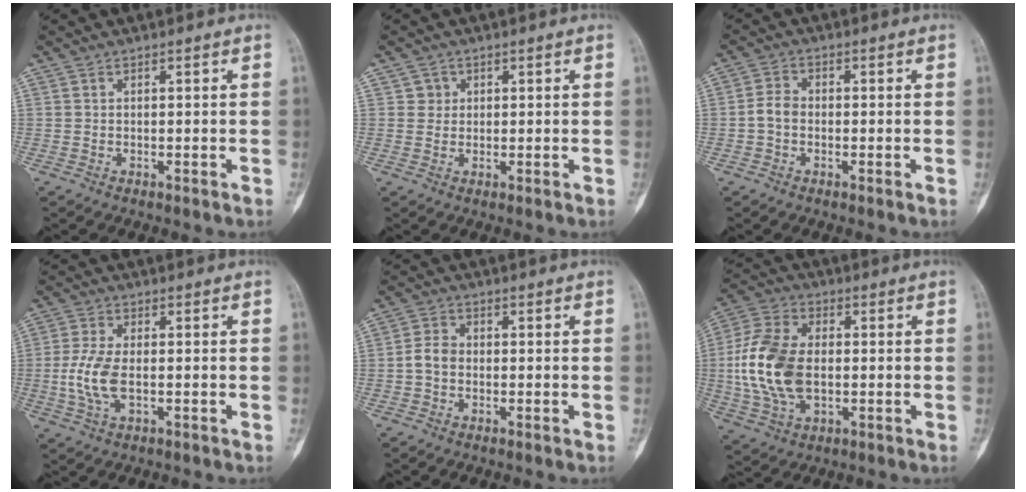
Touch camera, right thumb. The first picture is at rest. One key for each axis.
{"total": 2.0, "fx": 0.7, "fy": 1.9, "fz": 0.1, "tx": 0.013, "ty": 0.001, "tz": 0.005}
{"total": 3.3, "fx": -0.8, "fy": 2.4, "fz": 2.1, "tx": -0.036, "ty": 0.011, "tz": -0.023}
{"total": 7.2, "fx": -1.0, "fy": 3.4, "fz": 6.3, "tx": -0.149, "ty": 0.001, "tz": -0.021}
{"total": 3.6, "fx": -0.7, "fy": 2.7, "fz": 2.2, "tx": -0.038, "ty": 0.012, "tz": -0.021}
{"total": 15.8, "fx": -0.6, "fy": 9.8, "fz": 12.4, "tx": -0.259, "ty": 0.010, "tz": -0.010}